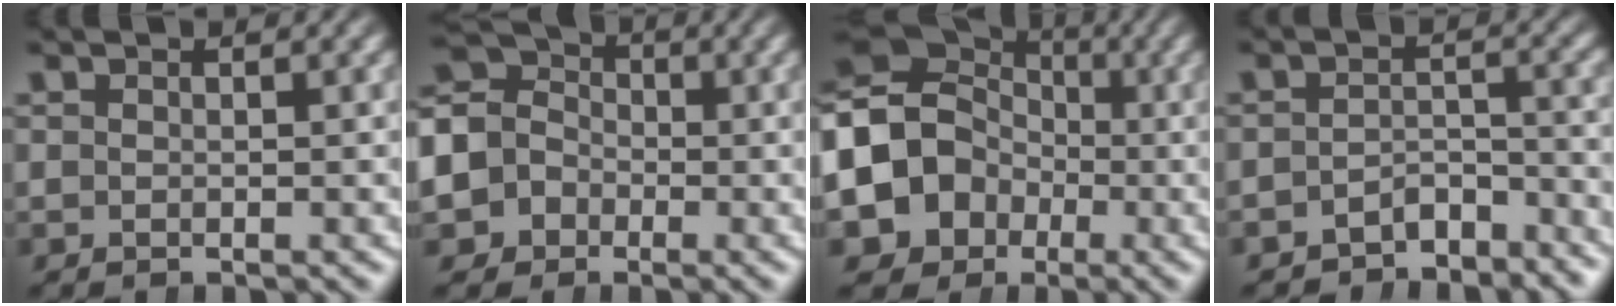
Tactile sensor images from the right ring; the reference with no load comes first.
{"total": 11.3, "force": [-0.3, 10.4, 4.3], "torque": [-0.116, -0.020, -0.018]}
{"total": 14.3, "force": [-1.2, 12.7, 6.5], "torque": [-0.178, -0.043, -0.019]}
{"total": 4.4, "force": [-3.8, 1.8, 1.2], "torque": [-0.007, -0.014, -0.067]}